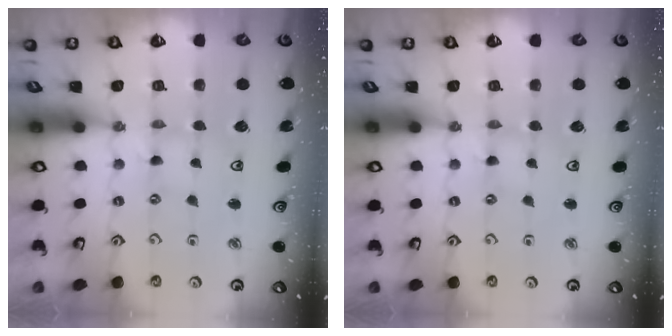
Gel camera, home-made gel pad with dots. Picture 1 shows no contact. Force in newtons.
{"total": 0.8, "press": 0.7, "slide": 0.2}